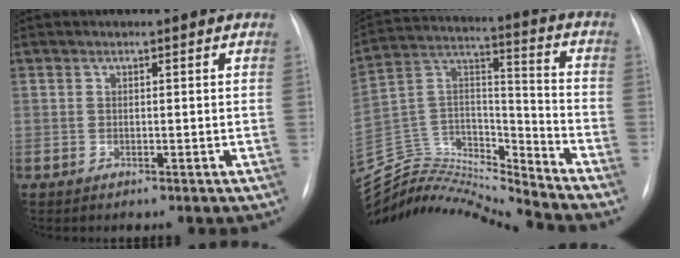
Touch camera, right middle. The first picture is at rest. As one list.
[{"total": 21.0, "force": [-20.6, 0.2, 4.1], "torque": [-0.080, 0.041, -0.358]}]